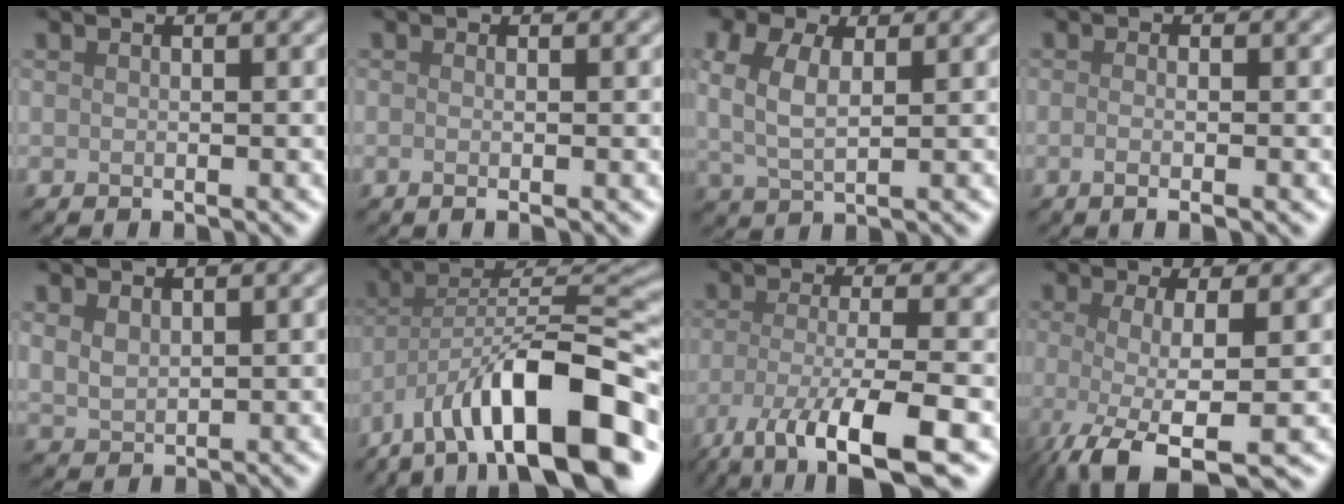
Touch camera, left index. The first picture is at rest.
{"total": 1.4, "force": [-0.2, 0.4, 1.3], "torque": [-0.015, -0.005, -0.011]}
{"total": 4.3, "force": [1.2, 2.3, 3.4], "torque": [-0.076, 0.005, 0.021]}
{"total": 2.2, "force": [-0.4, 0.8, 2.0], "torque": [-0.025, -0.007, -0.014]}
{"total": 1.8, "force": [0.9, 1.1, 1.1], "torque": [-0.028, -0.002, 0.025]}
{"total": 13.9, "force": [-7.9, 4.9, 10.4], "torque": [-0.149, 0.019, -0.133]}
{"total": 8.3, "force": [-4.6, 2.1, 6.6], "torque": [-0.113, -0.019, -0.083]}
{"total": 6.9, "force": [-2.5, 1.7, 6.3], "torque": [-0.092, -0.015, -0.047]}